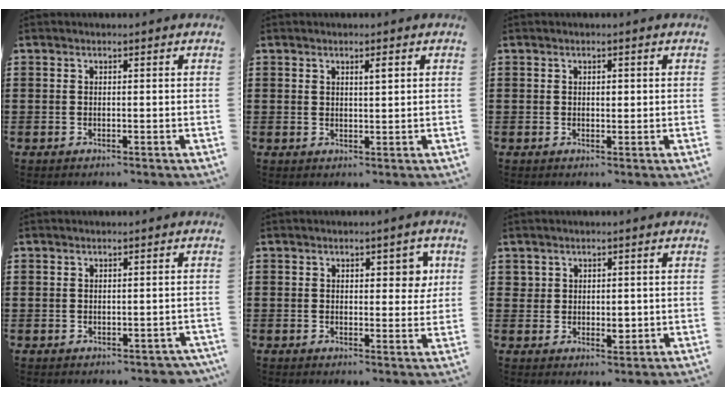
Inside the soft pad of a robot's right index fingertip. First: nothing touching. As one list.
[{"total": 1.5, "force": [0.7, 0.4, 1.3], "torque": [-0.016, 0.000, 0.009]}, {"total": 0.9, "force": [0.2, 0.5, 0.7], "torque": [-0.014, 0.004, 0.002]}, {"total": 1.0, "force": [-0.3, 0.9, 0.2], "torque": [-0.007, 0.002, -0.008]}, {"total": 4.1, "force": [1.6, 2.3, 3.0], "torque": [-0.033, 0.000, 0.018]}, {"total": 2.3, "force": [0.7, 1.8, 1.2], "torque": [-0.021, 0.004, 0.011]}]